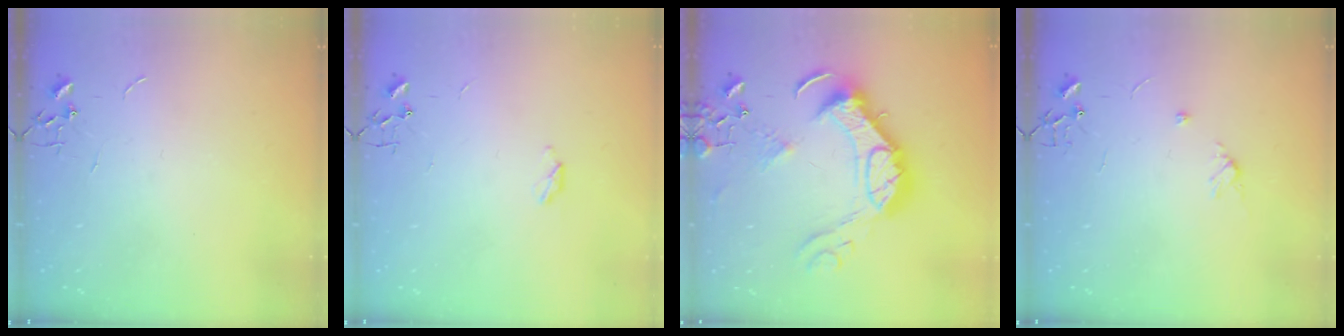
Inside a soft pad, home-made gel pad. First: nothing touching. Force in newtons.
{"total": 2.8, "press": 2.8, "slide": 0.5}
{"total": 18.9, "press": 18.8, "slide": 1.7}
{"total": 5.6, "press": 5.6, "slide": 0.6}